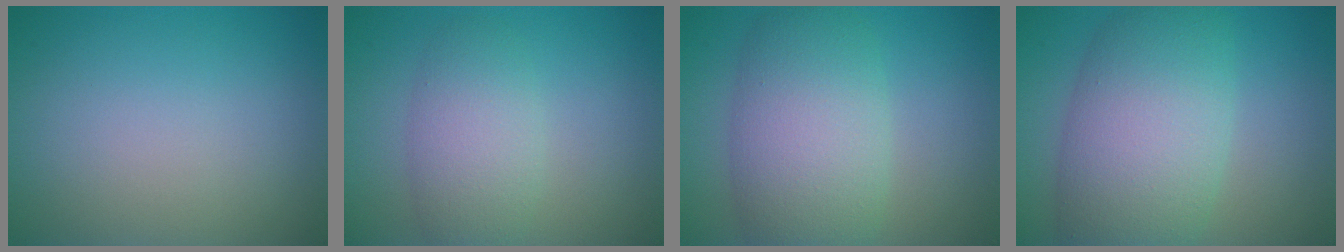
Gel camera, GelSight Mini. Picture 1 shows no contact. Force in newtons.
{"total": 4.0, "press": 4.0, "slide": 0.2}
{"total": 8.0, "press": 8.0, "slide": 0.2}
{"total": 9.4, "press": 9.4, "slide": 0.3}